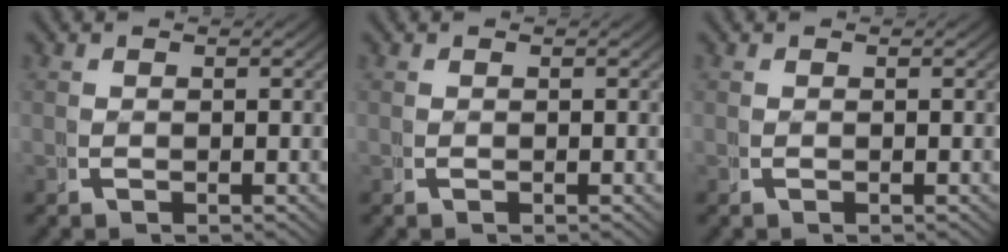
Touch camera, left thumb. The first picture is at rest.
{"total": 0.0}
{"total": 0.0}